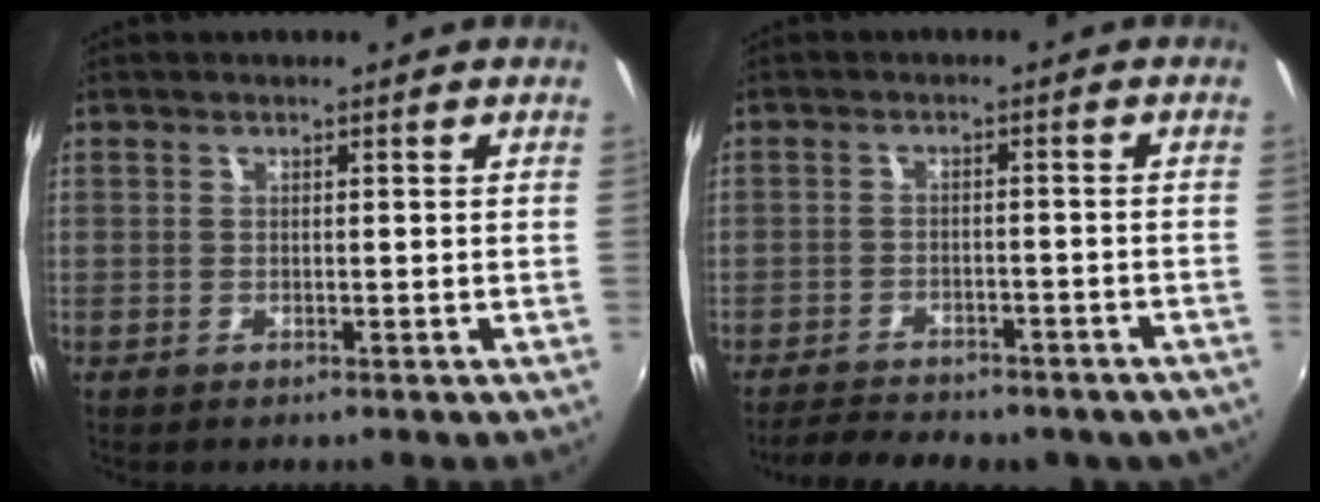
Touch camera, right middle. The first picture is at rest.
{"total": 11.2, "force": [-9.4, 4.1, 4.6], "torque": [-0.109, -0.009, -0.121]}